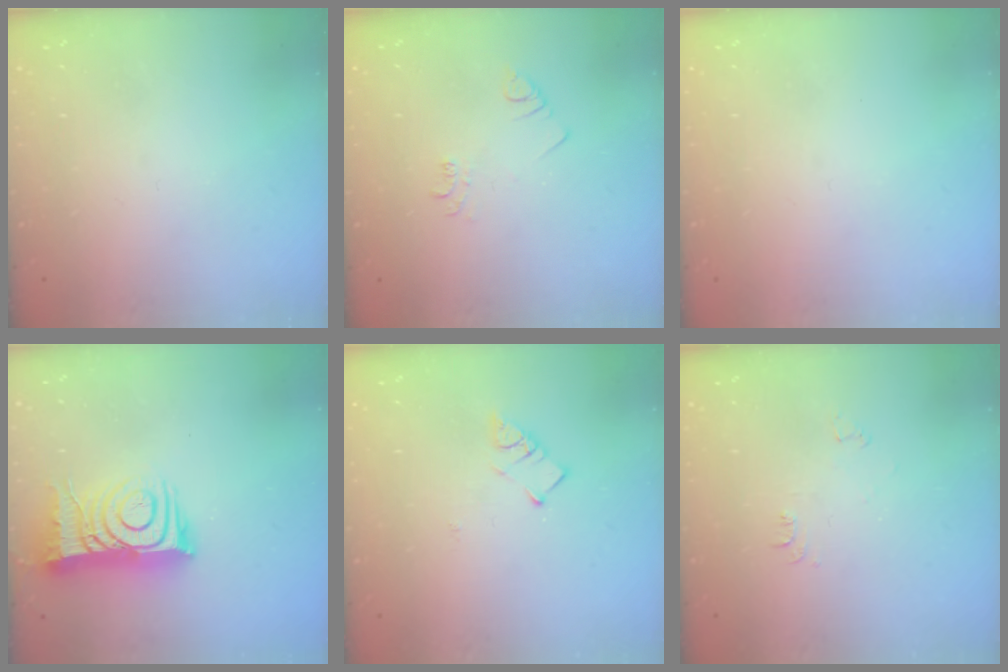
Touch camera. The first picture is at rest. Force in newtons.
{"total": 3.3, "press": 3.3, "slide": 0.4}
{"total": 0.0}
{"total": 14.0, "press": 14.0, "slide": 1.0}
{"total": 3.7, "press": 3.7, "slide": 0.4}
{"total": 3.5, "press": 3.4, "slide": 0.5}